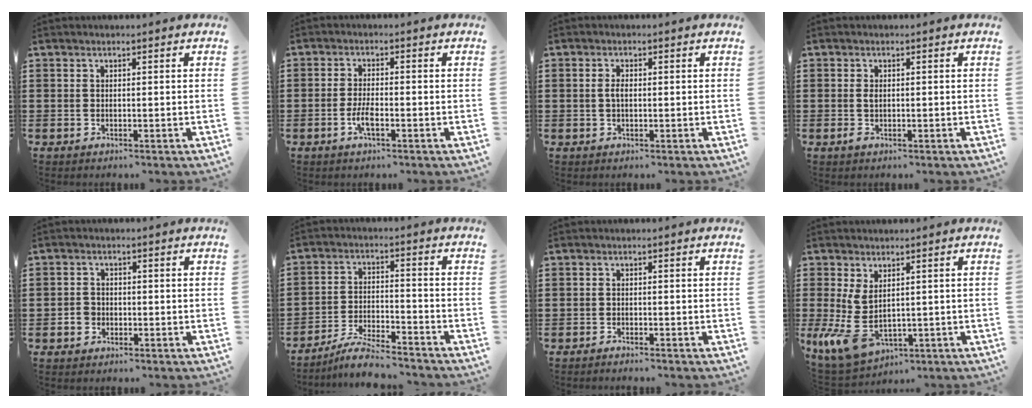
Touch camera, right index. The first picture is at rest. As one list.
[{"total": 3.2, "force": [-1.3, 0.9, 2.8], "torque": [-0.063, -0.004, -0.027]}, {"total": 1.8, "force": [0.0, 0.8, 1.6], "torque": [-0.033, 0.003, -0.002]}, {"total": 1.3, "force": [-0.1, 0.6, 1.2], "torque": [-0.024, 0.002, -0.002]}, {"total": 2.0, "force": [-0.8, 1.7, 0.7], "torque": [-0.018, 0.004, -0.017]}, {"total": 5.7, "force": [-5.4, 0.3, 1.8], "torque": [-0.045, 0.000, -0.107]}, {"total": 1.0, "force": [-1.0, 0.0, 0.1], "torque": [-0.004, 0.002, -0.020]}, {"total": 7.2, "force": [-0.3, 4.0, 6.1], "torque": [-0.160, -0.016, -0.006]}]